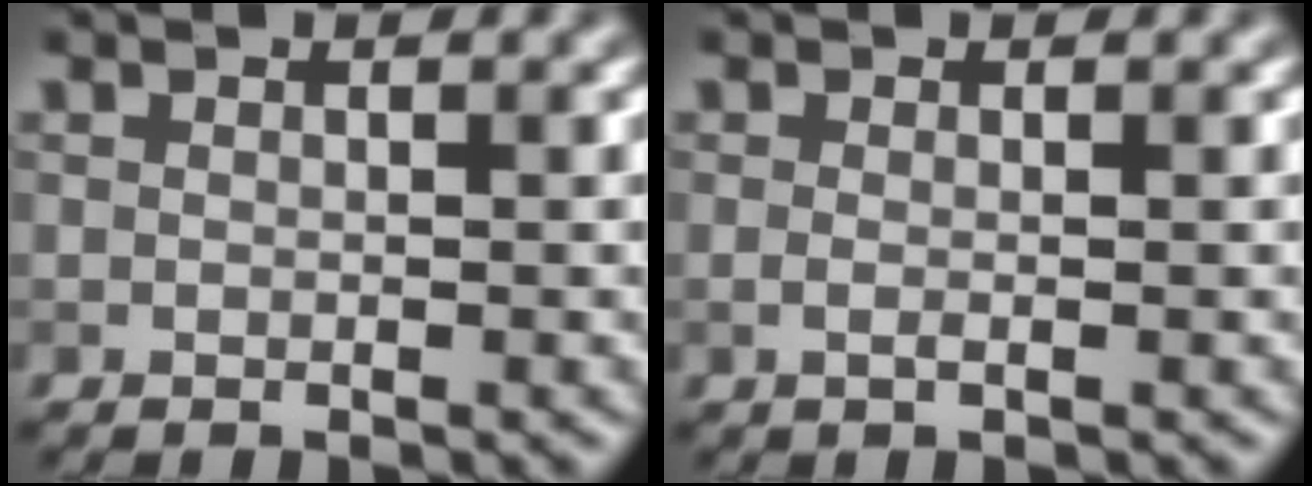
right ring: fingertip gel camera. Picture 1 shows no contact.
{"total": 0.8, "force": [-0.1, 0.2, 0.8], "torque": [-0.016, -0.003, -0.002]}